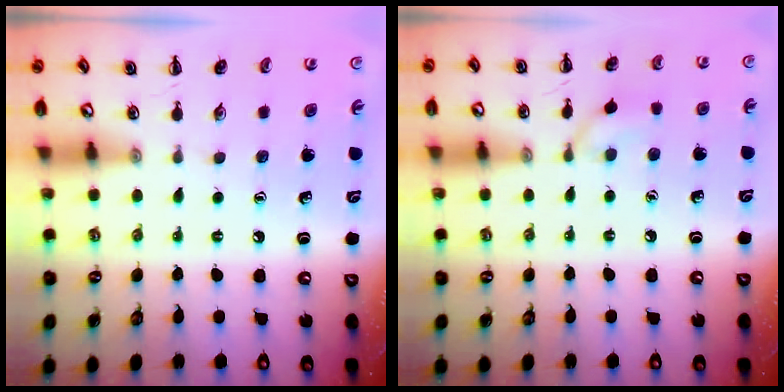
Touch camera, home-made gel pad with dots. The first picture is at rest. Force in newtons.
{"total": 6.6, "press": 6.4, "slide": 1.4}